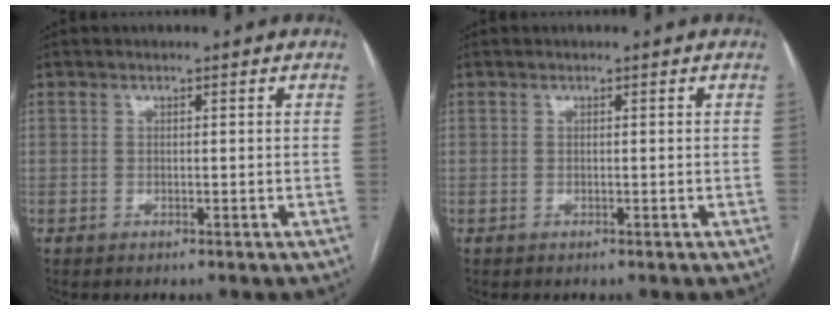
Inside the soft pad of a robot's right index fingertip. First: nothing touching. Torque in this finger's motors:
{"motor_torque": [-0.05, 0.05, 0.00, 0.00]}